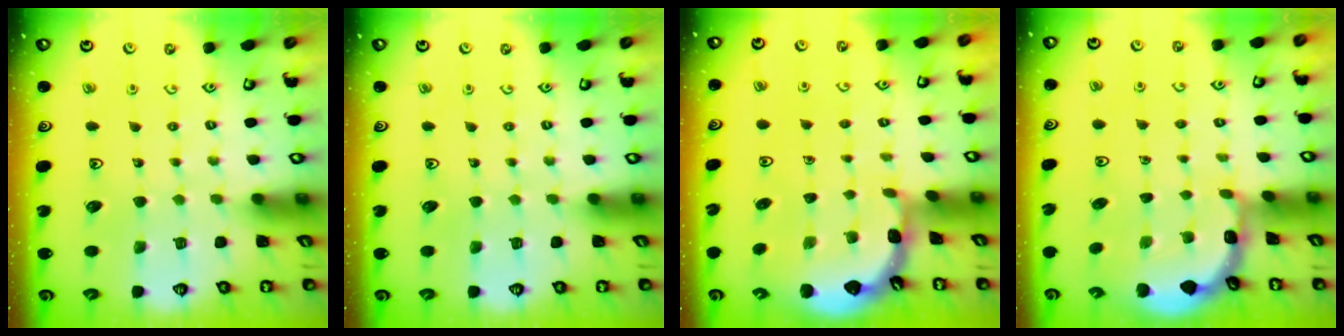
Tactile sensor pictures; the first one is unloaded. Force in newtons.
{"total": 0.0}
{"total": 0.9, "press": 0.9, "slide": 0.2}
{"total": 2.1, "press": 2.1, "slide": 0.2}